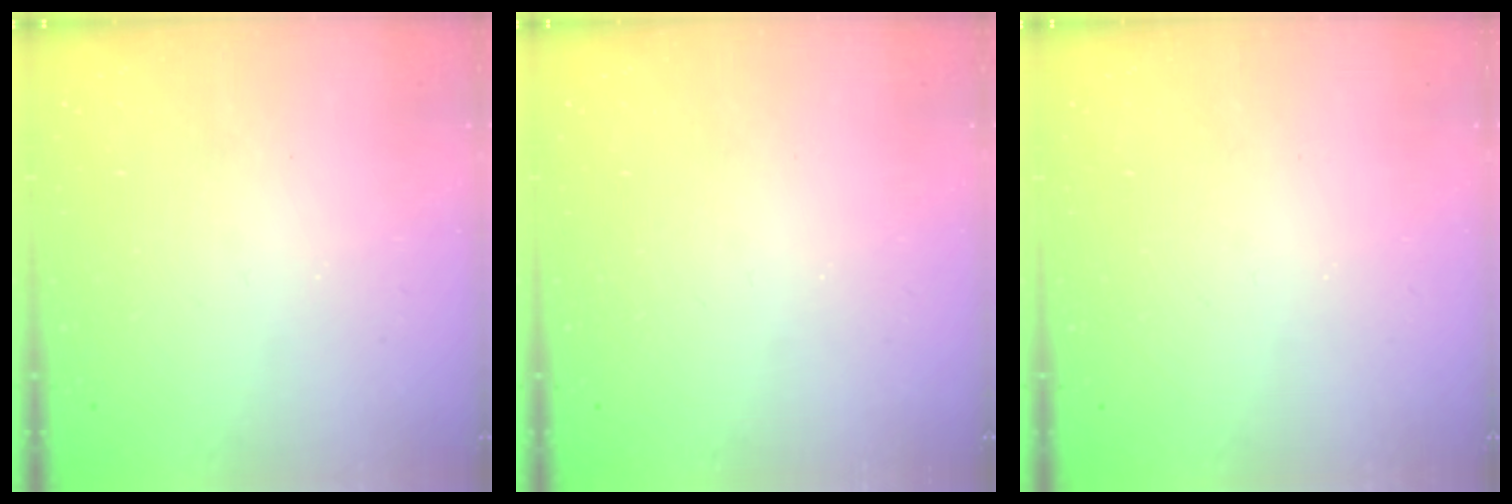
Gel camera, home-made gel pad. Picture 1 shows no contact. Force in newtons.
{"total": 0.0}
{"total": 0.0}